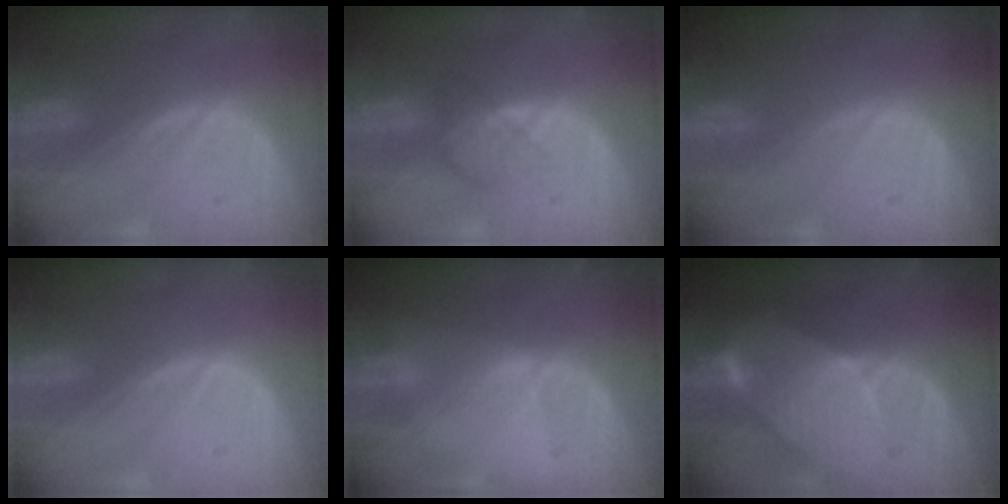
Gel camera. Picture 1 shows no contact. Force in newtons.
{"total": 4.0, "press": 3.4, "slide": 2.1}
{"total": 0.0}
{"total": 0.0}
{"total": 1.3, "press": 1.1, "slide": 0.8}
{"total": 8.0, "press": 7.8, "slide": 2.0}